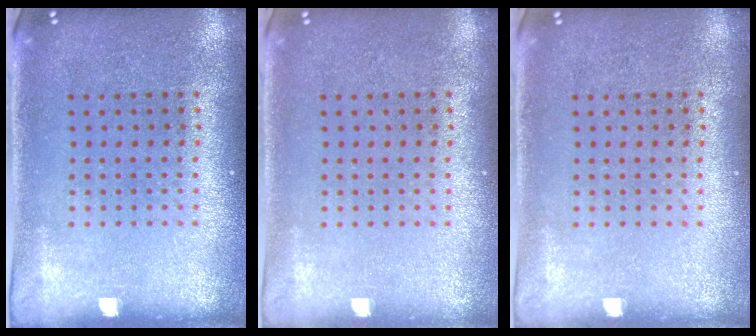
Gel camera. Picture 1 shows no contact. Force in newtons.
{"total": 0.0}
{"total": 0.0}